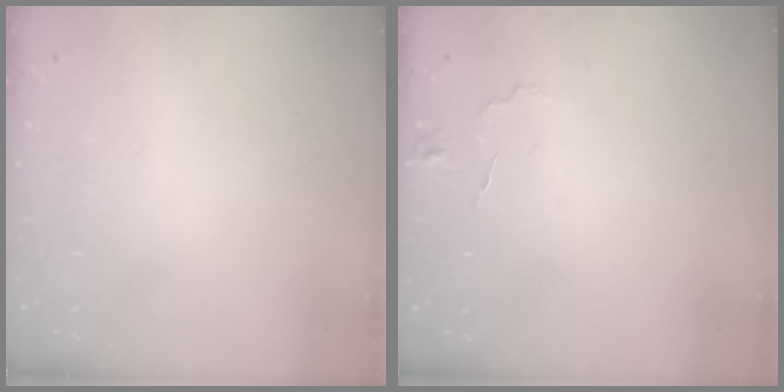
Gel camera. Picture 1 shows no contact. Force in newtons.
{"total": 4.9, "press": 4.9, "slide": 0.3}